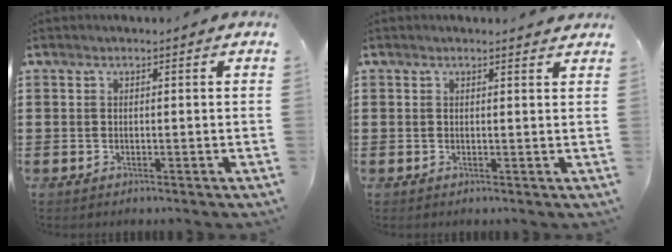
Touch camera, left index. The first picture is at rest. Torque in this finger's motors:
{"motor_torque": [2.14, 0.00, -0.12, -0.01]}